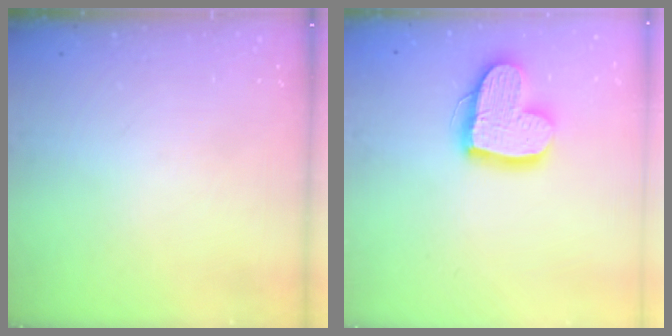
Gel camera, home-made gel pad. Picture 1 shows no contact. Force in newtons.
{"total": 16.5, "press": 16.5, "slide": 1.6}